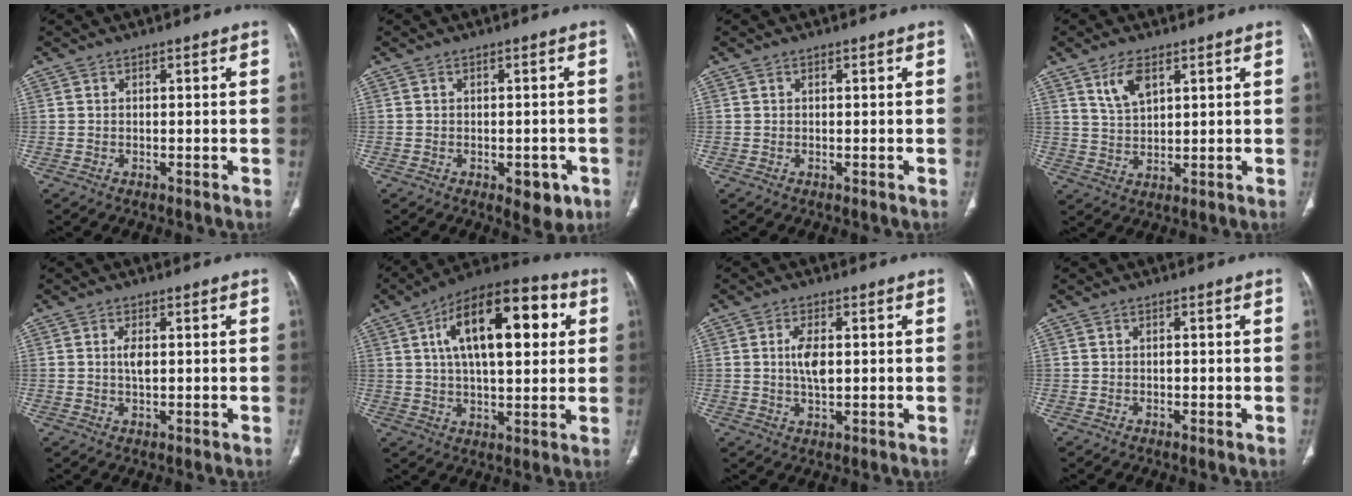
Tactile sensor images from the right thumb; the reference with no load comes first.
{"total": 4.9, "force": [-2.1, 2.7, 3.6], "torque": [-0.023, 0.003, -0.019]}
{"total": 0.0}
{"total": 6.0, "force": [3.3, 2.8, 4.1], "torque": [-0.074, -0.018, 0.069]}
{"total": 2.4, "force": [0.4, 1.1, 2.1], "torque": [-0.034, 0.000, 0.006]}
{"total": 20.8, "force": [5.8, 9.4, 17.7], "torque": [-0.250, 0.013, 0.079]}
{"total": 4.8, "force": [0.6, 2.3, 4.2], "torque": [-0.075, -0.003, 0.010]}
{"total": 0.7, "force": [-0.2, 0.4, 0.5], "torque": [-0.010, 0.000, -0.003]}